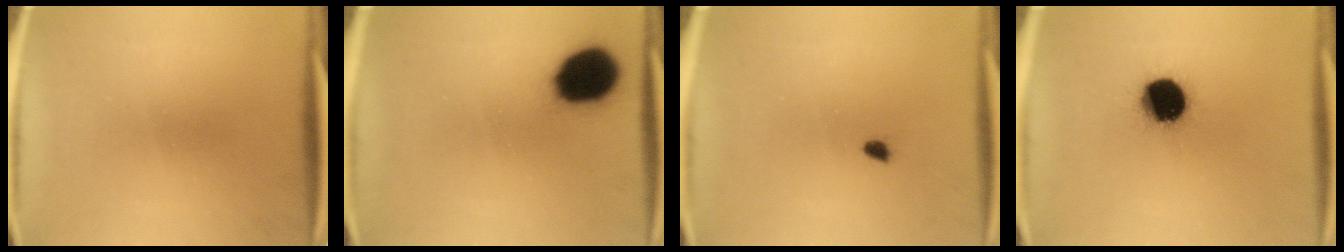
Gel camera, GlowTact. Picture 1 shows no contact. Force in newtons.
{"total": 15.8}
{"total": 1.4}
{"total": 14.2}